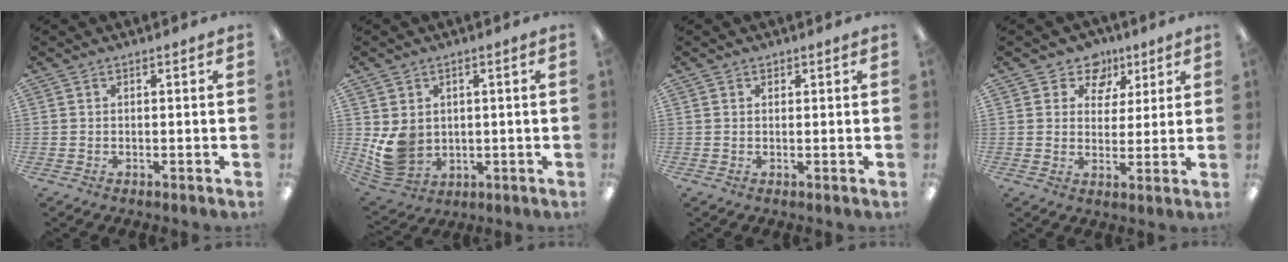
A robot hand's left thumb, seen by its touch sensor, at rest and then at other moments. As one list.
[{"total": 8.1, "force": [0.8, 7.0, 4.0], "torque": [-0.090, 0.002, 0.022]}, {"total": 0.7, "force": [0.5, 0.5, 0.0], "torque": [0.007, -0.002, 0.008]}, {"total": 8.2, "force": [4.9, 6.2, 2.2], "torque": [-0.033, -0.026, 0.088]}]